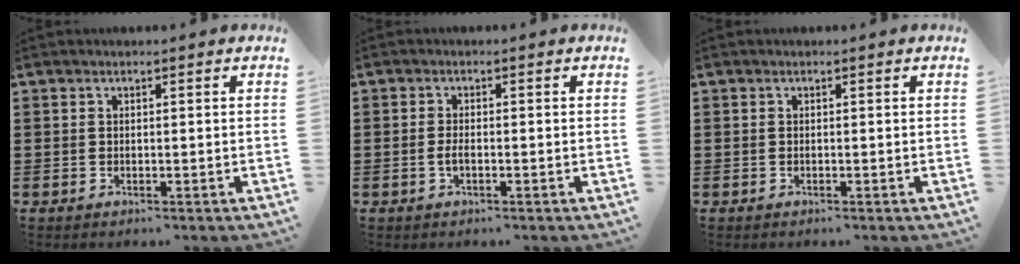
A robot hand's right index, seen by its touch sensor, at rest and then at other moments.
{"total": 1.8, "force": [-0.4, 0.7, 1.6], "torque": [-0.038, -0.002, -0.010]}
{"total": 0.0}